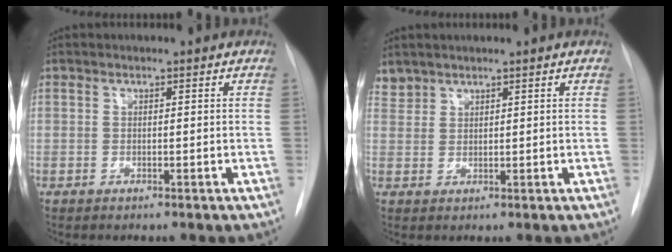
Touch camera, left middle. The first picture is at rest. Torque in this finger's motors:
{"motor_torque": [-0.29, -0.03, -0.06, -0.03]}